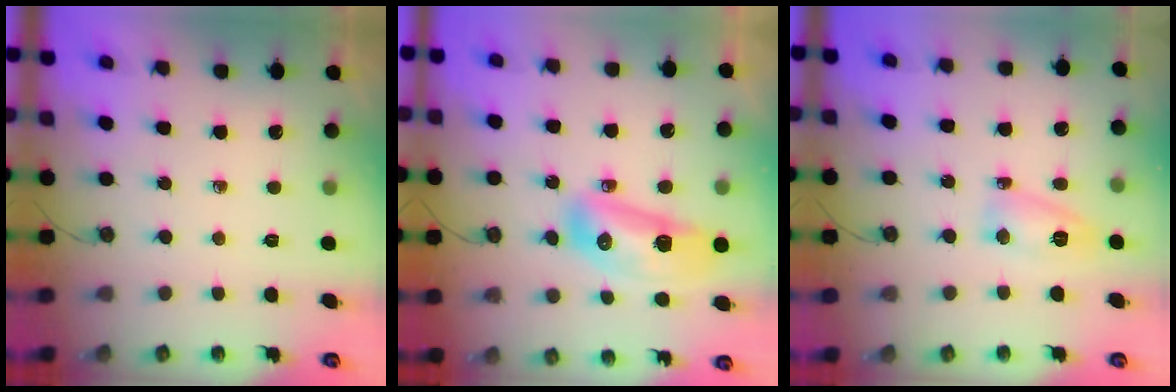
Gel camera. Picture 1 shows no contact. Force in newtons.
{"total": 14.8, "press": 14.7, "slide": 1.7}
{"total": 6.7, "press": 6.6, "slide": 0.8}